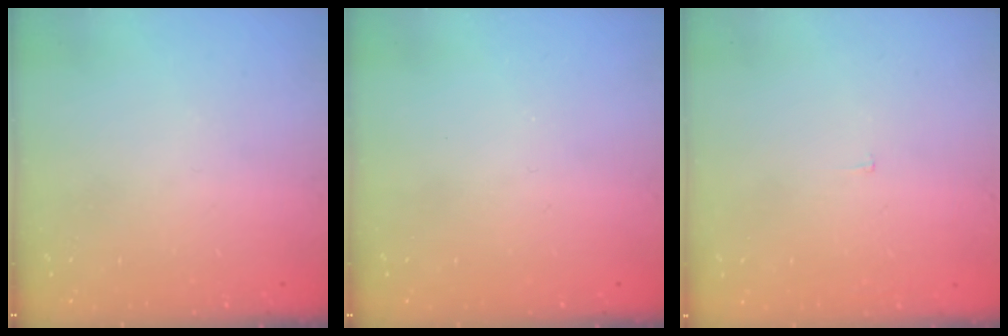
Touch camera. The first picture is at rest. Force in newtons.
{"total": 0.0}
{"total": 1.9, "press": 1.9, "slide": 0.1}